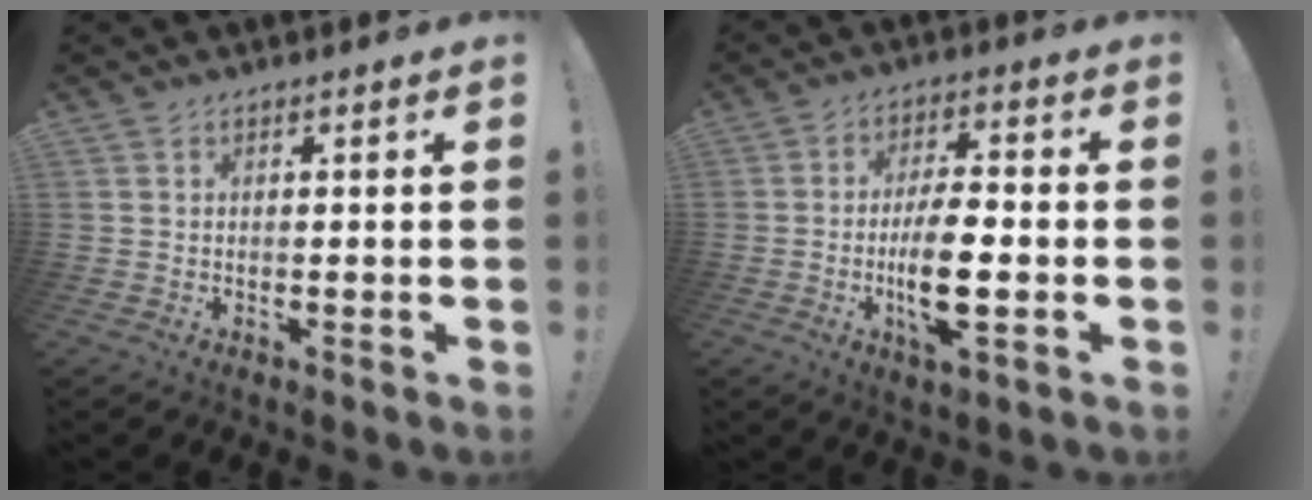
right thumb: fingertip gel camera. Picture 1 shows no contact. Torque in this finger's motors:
{"motor_torque": [1.98, 1.82, 1.15, -1.02, 0.11]}